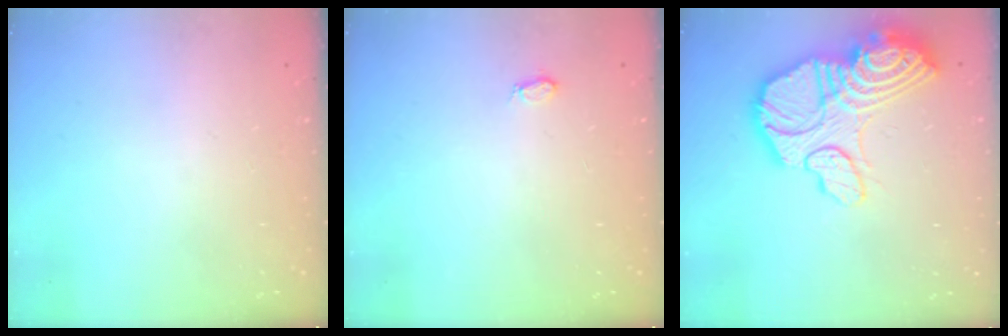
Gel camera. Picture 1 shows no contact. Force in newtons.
{"total": 3.5, "press": 3.5, "slide": 0.5}
{"total": 27.3, "press": 27.1, "slide": 2.8}